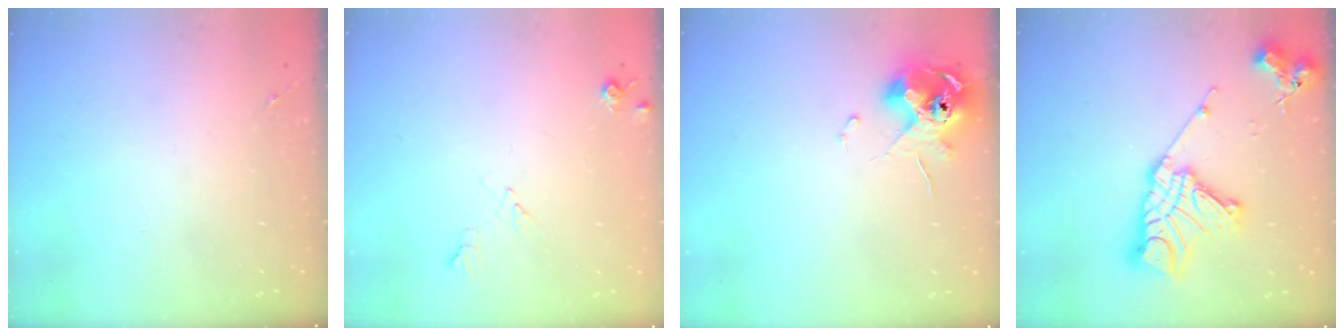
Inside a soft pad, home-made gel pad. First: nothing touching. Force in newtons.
{"total": 5.8, "press": 5.8, "slide": 0.8}
{"total": 10.4, "press": 10.3, "slide": 1.4}
{"total": 19.3, "press": 19.2, "slide": 1.8}